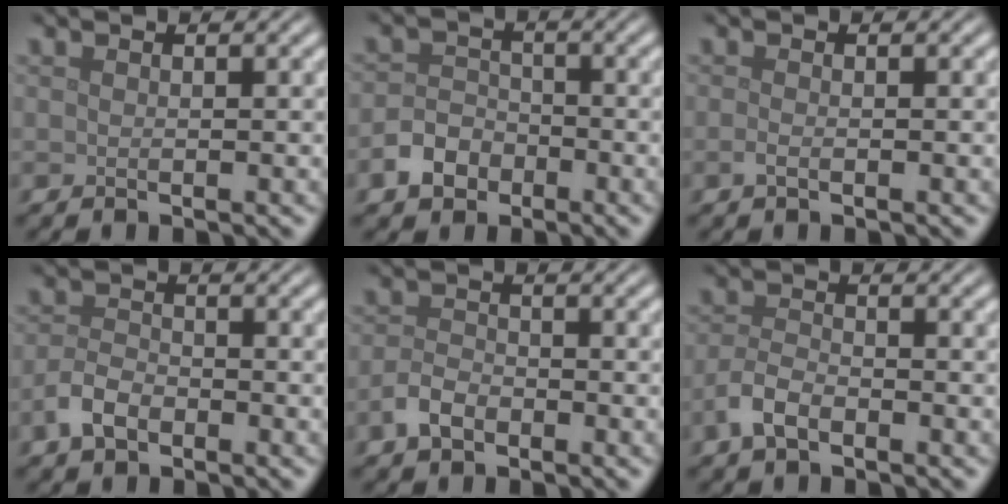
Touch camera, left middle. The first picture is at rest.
{"total": 3.1, "force": [-1.8, 2.3, 1.2], "torque": [-0.021, 0.005, -0.039]}
{"total": 0.8, "force": [-0.4, 0.3, 0.6], "torque": [-0.015, -0.002, -0.008]}
{"total": 2.7, "force": [-1.6, 1.5, 1.5], "torque": [-0.030, 0.004, -0.037]}
{"total": 2.2, "force": [-1.4, 1.3, 1.2], "torque": [-0.023, 0.003, -0.032]}
{"total": 2.6, "force": [-1.6, 1.2, 1.6], "torque": [-0.036, 0.003, -0.038]}